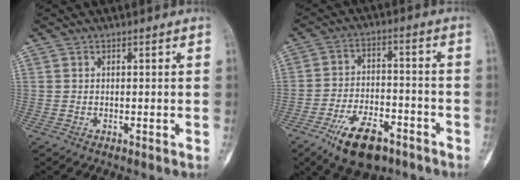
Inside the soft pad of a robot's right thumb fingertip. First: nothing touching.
{"total": 12.7, "force": [-7.6, 6.1, 8.1], "torque": [-0.116, 0.044, -0.123]}